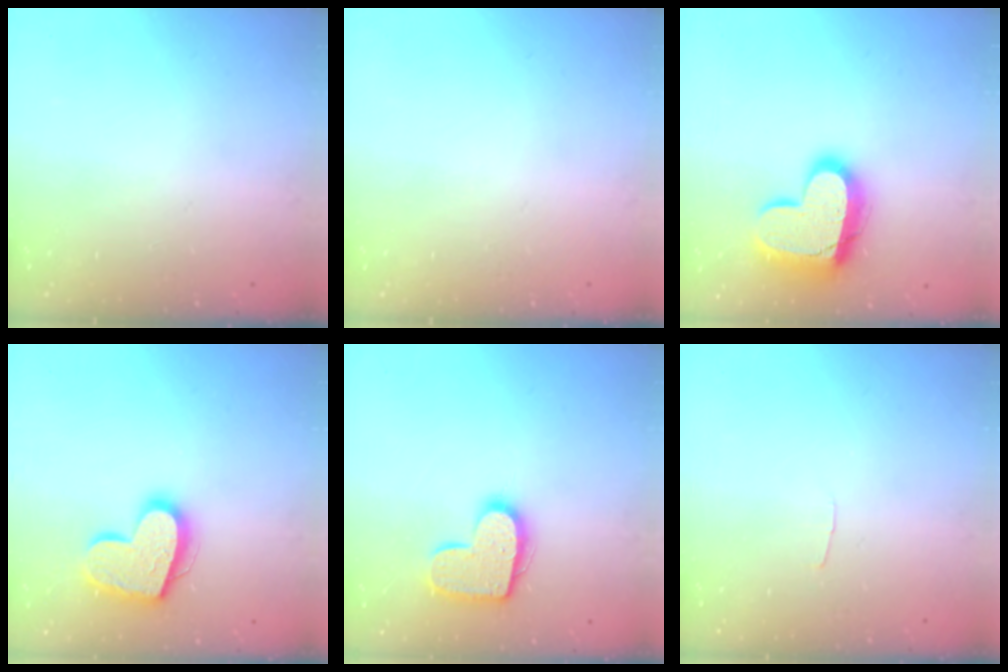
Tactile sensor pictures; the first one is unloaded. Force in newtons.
{"total": 0.0}
{"total": 18.2, "press": 18.2, "slide": 1.4}
{"total": 16.9, "press": 16.9, "slide": 1.3}
{"total": 13.5, "press": 13.5, "slide": 0.7}
{"total": 2.0, "press": 2.0, "slide": 0.2}